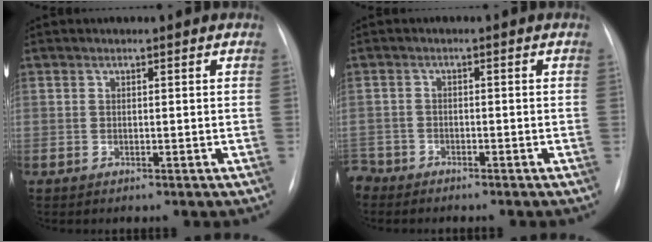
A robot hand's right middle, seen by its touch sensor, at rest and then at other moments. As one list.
[{"total": 3.3, "force": [-2.9, 1.5, -0.4], "torque": [0.009, 0.000, -0.060]}]